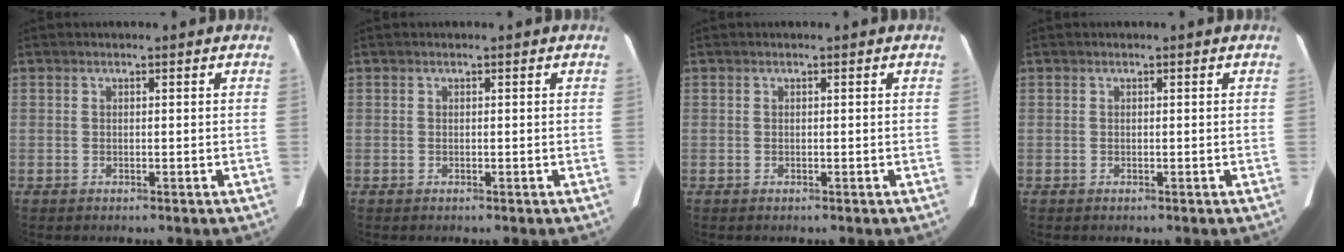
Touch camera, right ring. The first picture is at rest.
{"total": 0.0}
{"total": 0.0}
{"total": 0.0}